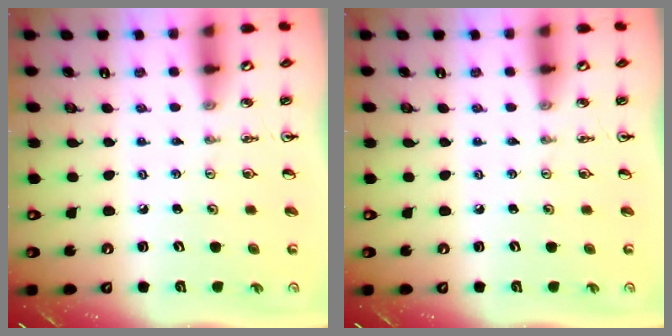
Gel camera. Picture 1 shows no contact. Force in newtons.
{"total": 0.0}